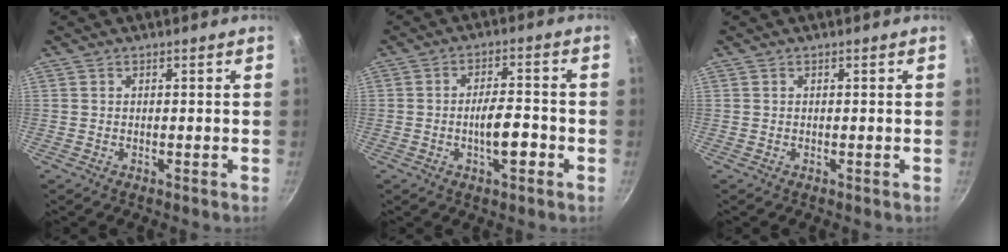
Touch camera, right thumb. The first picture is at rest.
{"total": 7.0, "force": [-2.3, 2.6, 6.1], "torque": [-0.086, 0.022, -0.038]}
{"total": 0.0}